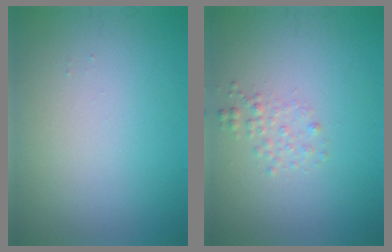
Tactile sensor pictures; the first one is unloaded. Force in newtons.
{"total": 1.3, "press": 1.3, "slide": 0.1}